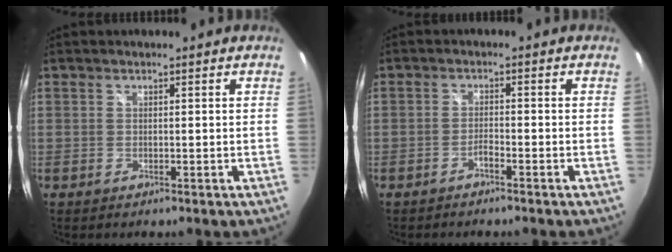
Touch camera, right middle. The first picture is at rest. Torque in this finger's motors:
{"motor_torque": [0.28, -0.22, -0.04, 0.00]}